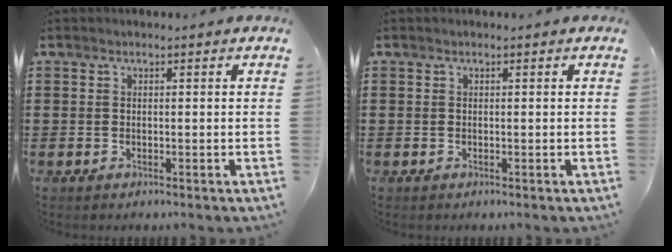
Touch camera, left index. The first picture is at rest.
{"total": 0.0}